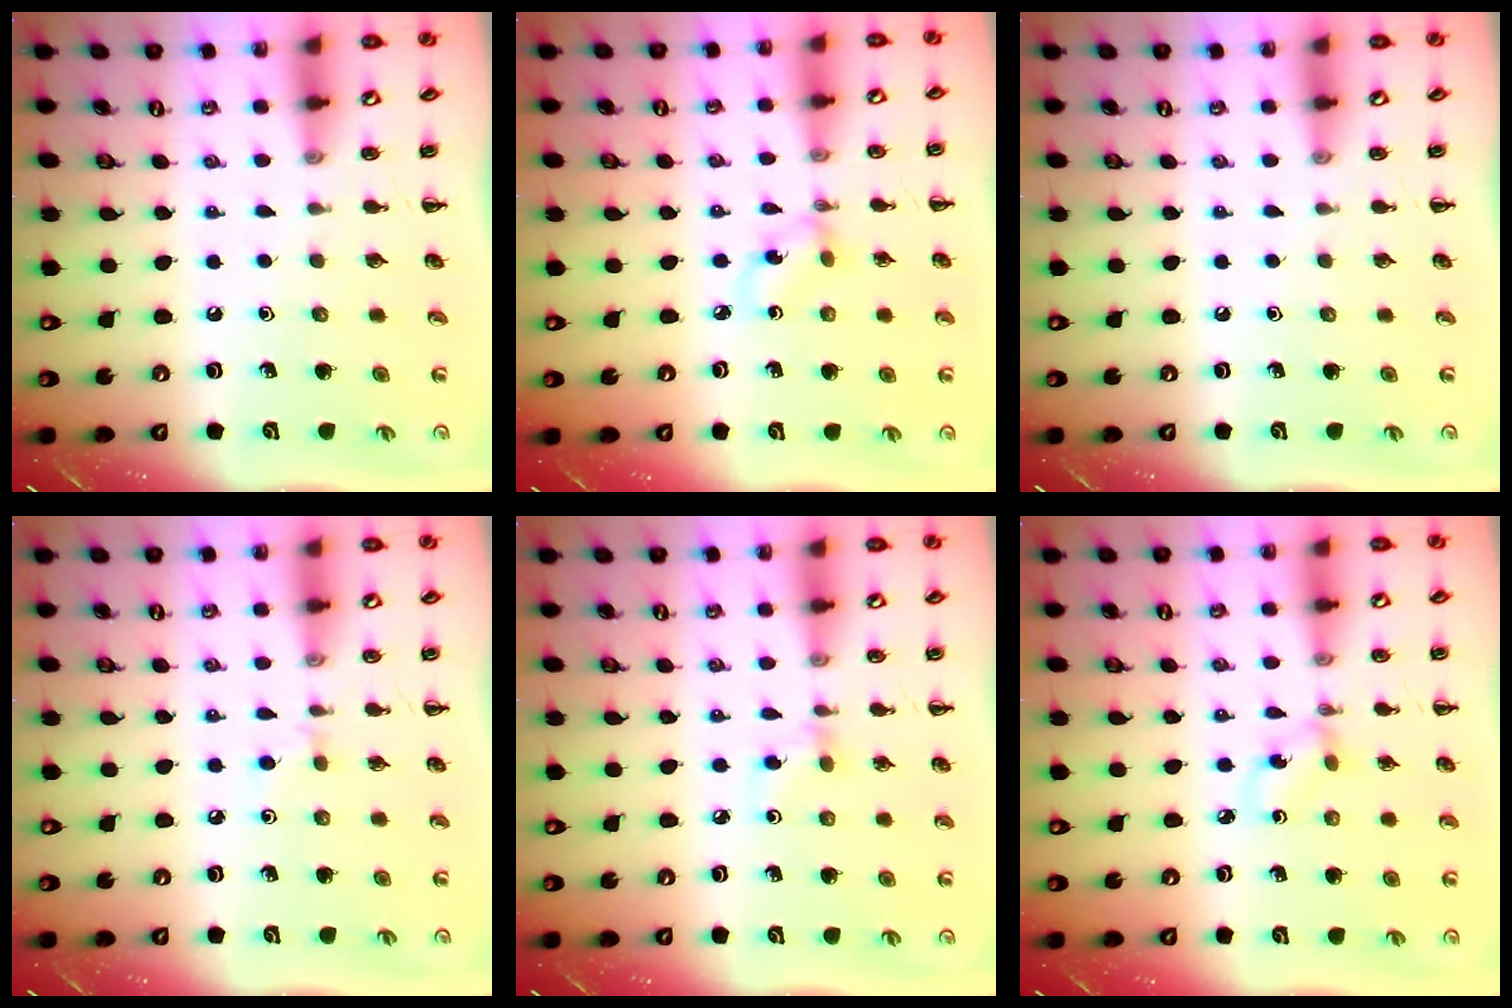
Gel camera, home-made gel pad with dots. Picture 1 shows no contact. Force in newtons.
{"total": 2.4, "press": 2.4, "slide": 0.6}
{"total": 0.0}
{"total": 3.2, "press": 3.0, "slide": 1.3}
{"total": 3.0, "press": 2.8, "slide": 1.2}
{"total": 1.6, "press": 1.4, "slide": 0.6}